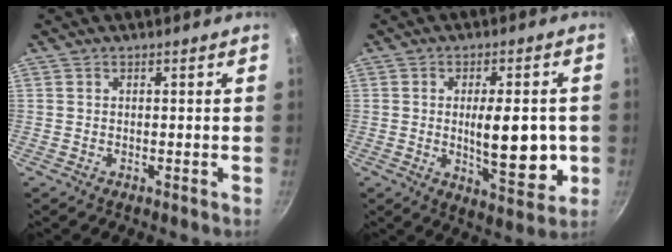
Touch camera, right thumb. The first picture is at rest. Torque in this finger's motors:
{"motor_torque": [1.76, 1.21, 1.44, 0.12, 0.37]}